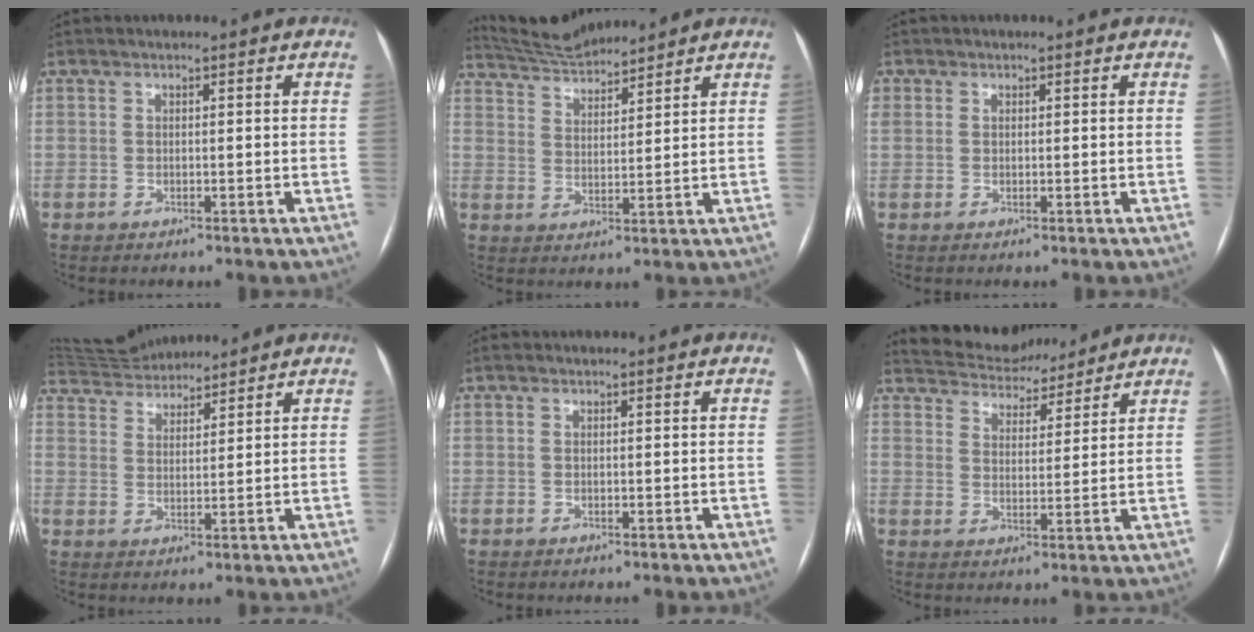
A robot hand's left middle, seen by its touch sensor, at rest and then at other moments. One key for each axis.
{"total": 8.0, "fx": 7.9, "fy": 0.2, "fz": 1.4, "tx": -0.041, "ty": 0.018, "tz": 0.151}
{"total": 1.7, "fx": 0.7, "fy": 1.5, "fz": 0.4, "tx": -0.006, "ty": 0.010, "tz": 0.014}
{"total": 8.6, "fx": 8.3, "fy": 1.4, "fz": 1.5, "tx": -0.034, "ty": 0.024, "tz": 0.147}
{"total": 0.0}
{"total": 9.9, "fx": 9.4, "fy": 2.7, "fz": 1.5, "tx": -0.024, "ty": 0.014, "tz": 0.148}